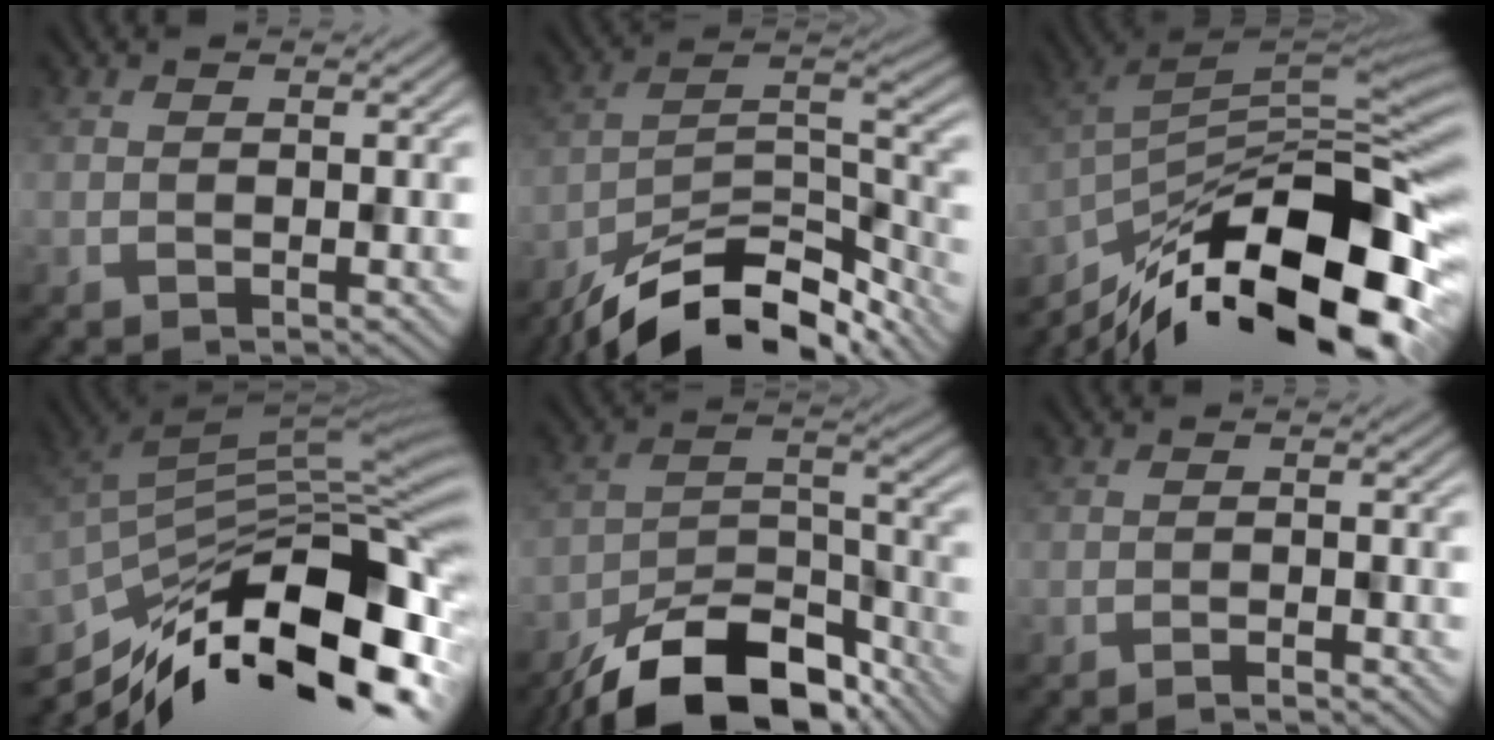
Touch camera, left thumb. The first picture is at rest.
{"total": 14.6, "force": [-11.2, 4.7, 8.0], "torque": [-0.152, -0.003, -0.192]}
{"total": 17.0, "force": [-10.2, 6.3, 12.0], "torque": [-0.241, -0.009, -0.175]}
{"total": 16.5, "force": [-9.4, 6.0, 12.1], "torque": [-0.237, -0.008, -0.164]}
{"total": 15.1, "force": [-11.4, 6.5, 7.6], "torque": [-0.147, -0.019, -0.184]}
{"total": 1.2, "force": [-1.0, 0.1, 0.6], "torque": [-0.010, 0.003, -0.019]}